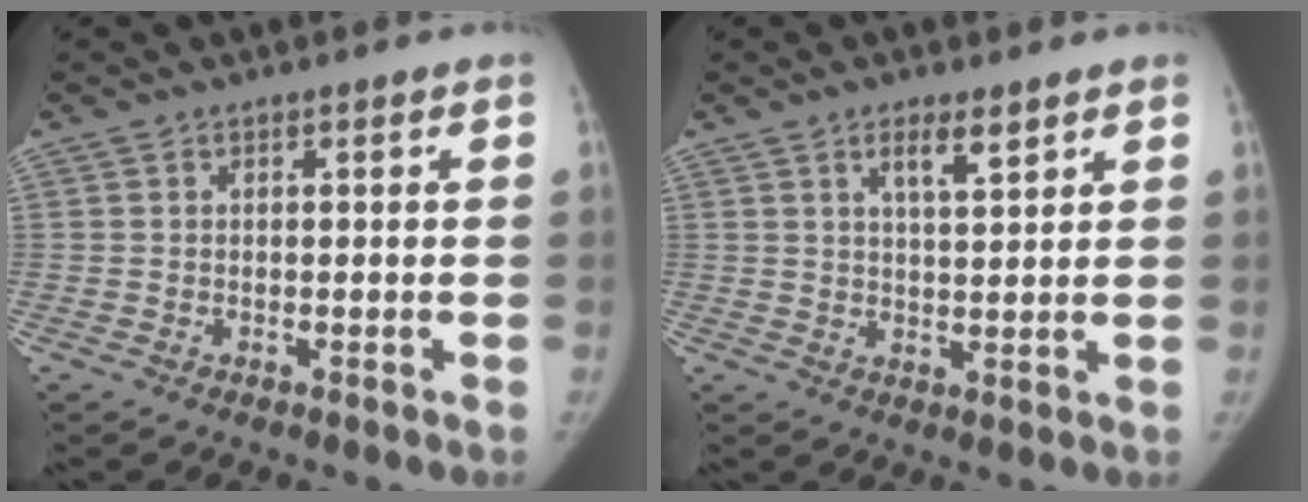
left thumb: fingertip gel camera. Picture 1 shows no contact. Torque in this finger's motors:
{"motor_torque": [-0.02, 0.04, 0.05, 0.23, 0.01]}